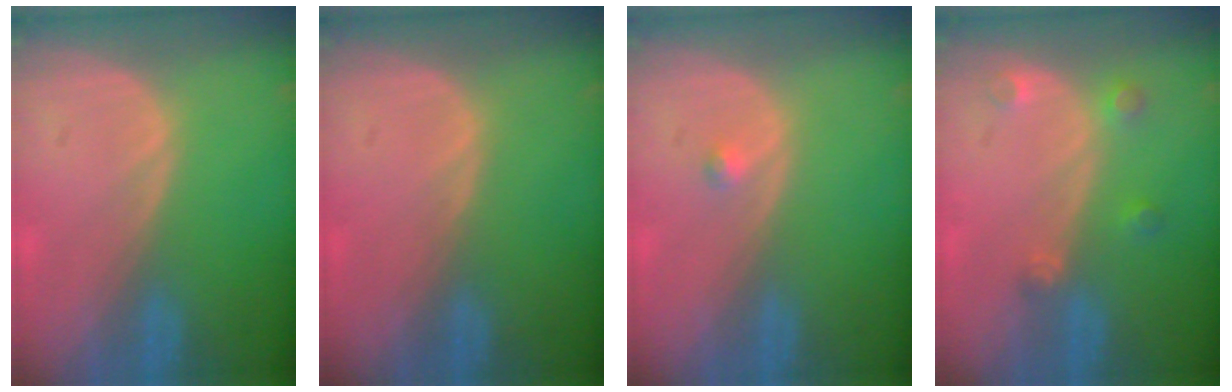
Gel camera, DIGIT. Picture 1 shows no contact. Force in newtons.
{"total": 0.0}
{"total": 0.8, "press": 0.8, "slide": 0.2}
{"total": 2.6, "press": 2.6, "slide": 0.5}